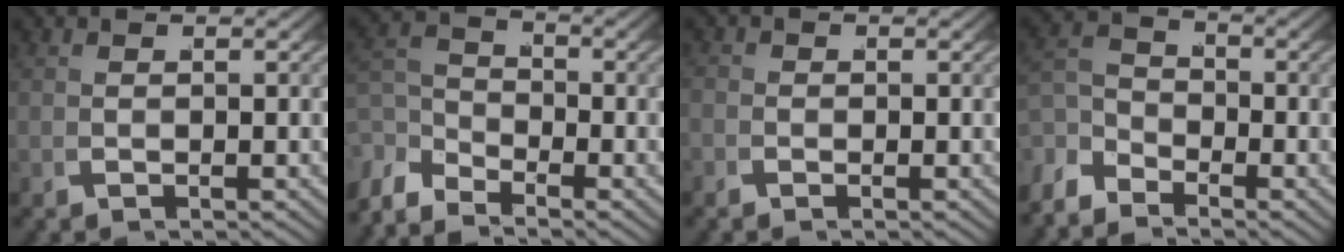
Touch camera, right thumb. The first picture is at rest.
{"total": 3.6, "force": [-1.8, 2.1, 2.3], "torque": [-0.033, -0.009, -0.036]}
{"total": 0.9, "force": [-0.4, 0.8, 0.0], "torque": [0.003, 0.000, -0.015]}
{"total": 3.1, "force": [-1.3, 2.1, 1.8], "torque": [-0.025, -0.006, -0.028]}